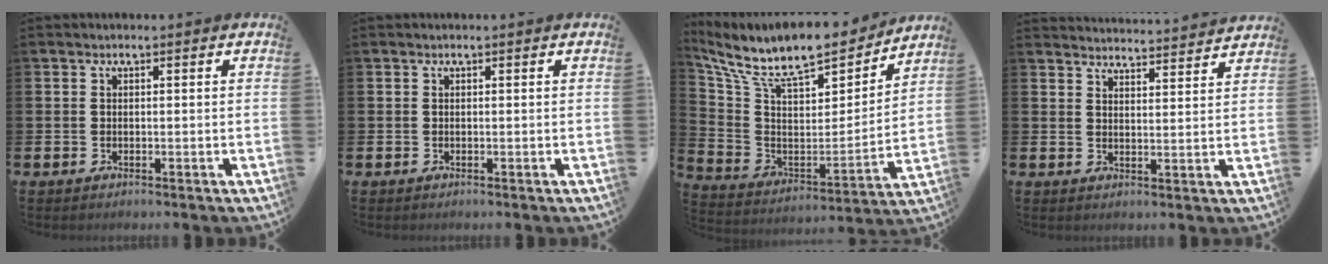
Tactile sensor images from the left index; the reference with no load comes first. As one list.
[{"total": 0.0}, {"total": 10.6, "force": [9.4, 3.0, 4.0], "torque": [-0.114, -0.073, 0.159]}, {"total": 4.0, "force": [3.9, -0.2, 0.1], "torque": [-0.005, -0.034, 0.068]}]